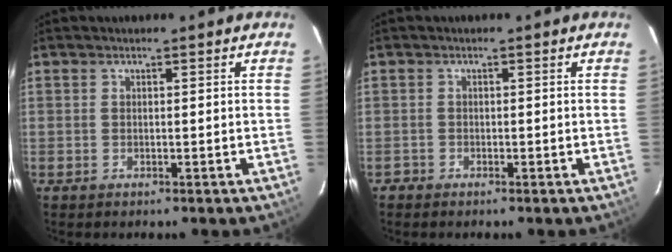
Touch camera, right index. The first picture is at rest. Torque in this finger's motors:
{"motor_torque": [-0.37, 0.25, -1.05, -0.21]}